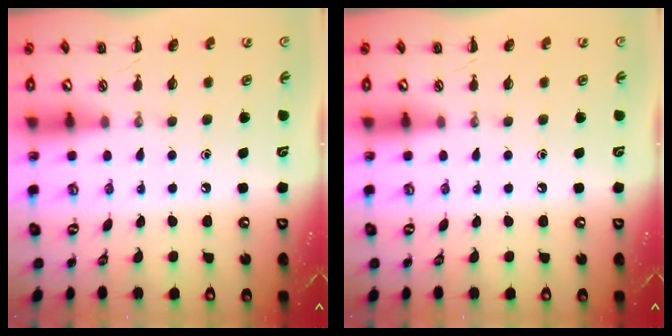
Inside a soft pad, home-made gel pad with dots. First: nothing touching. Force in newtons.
{"total": 0.0}